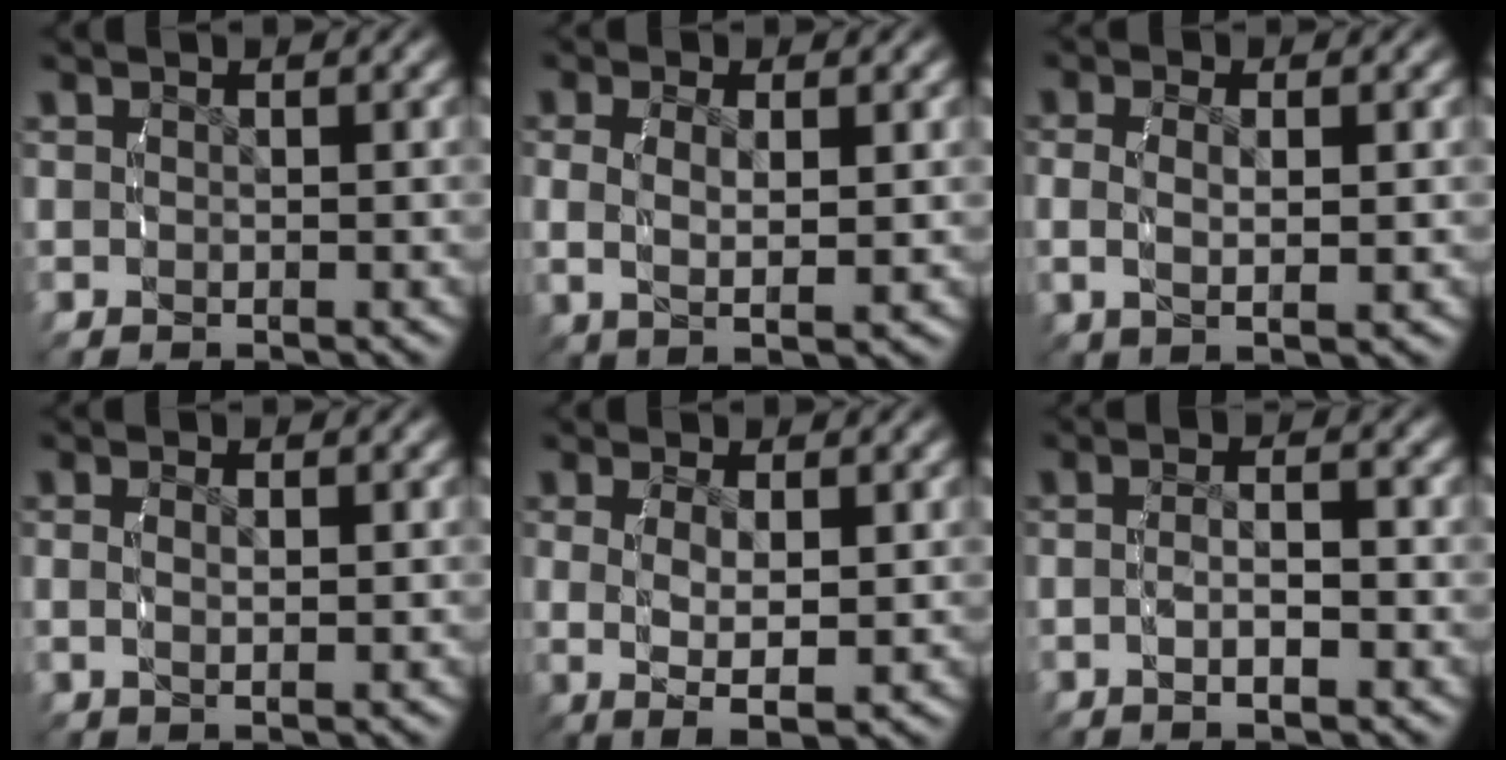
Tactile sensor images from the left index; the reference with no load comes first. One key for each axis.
{"total": 3.9, "fx": 0.6, "fy": 1.6, "fz": 3.5, "tx": -0.072, "ty": 0.000, "tz": 0.017}
{"total": 3.4, "fx": 0.4, "fy": 1.1, "fz": 3.2, "tx": -0.065, "ty": -0.001, "tz": 0.012}
{"total": 1.6, "fx": 0.2, "fy": 0.1, "fz": 1.6, "tx": -0.035, "ty": -0.003, "tz": 0.008}
{"total": 4.7, "fx": -0.1, "fy": 1.8, "fz": 4.4, "tx": -0.086, "ty": -0.011, "tz": 0.010}
{"total": 3.0, "fx": -0.9, "fy": 0.4, "fz": 2.8, "tx": -0.054, "ty": 0.006, "tz": -0.015}